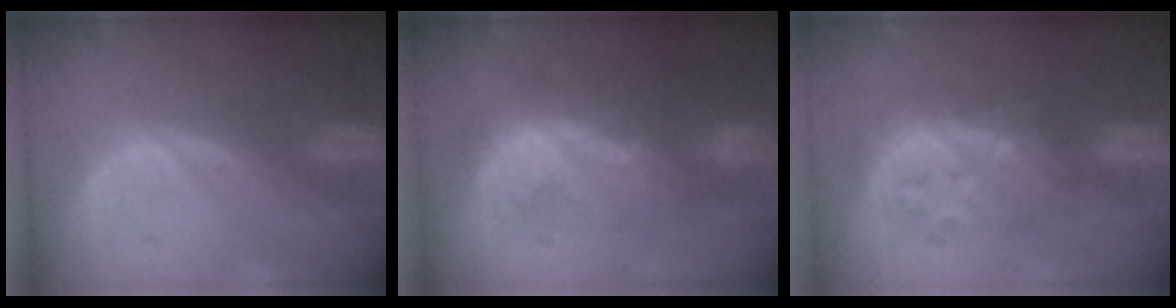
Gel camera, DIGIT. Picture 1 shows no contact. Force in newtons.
{"total": 8.7, "press": 7.6, "slide": 4.2}
{"total": 9.2, "press": 7.9, "slide": 4.7}